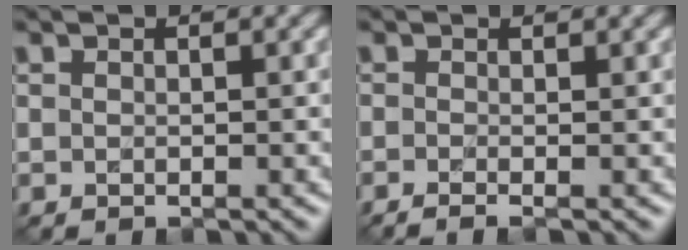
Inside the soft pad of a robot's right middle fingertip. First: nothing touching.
{"total": 1.7, "force": [-0.5, 0.6, 1.5], "torque": [-0.022, -0.005, -0.023]}